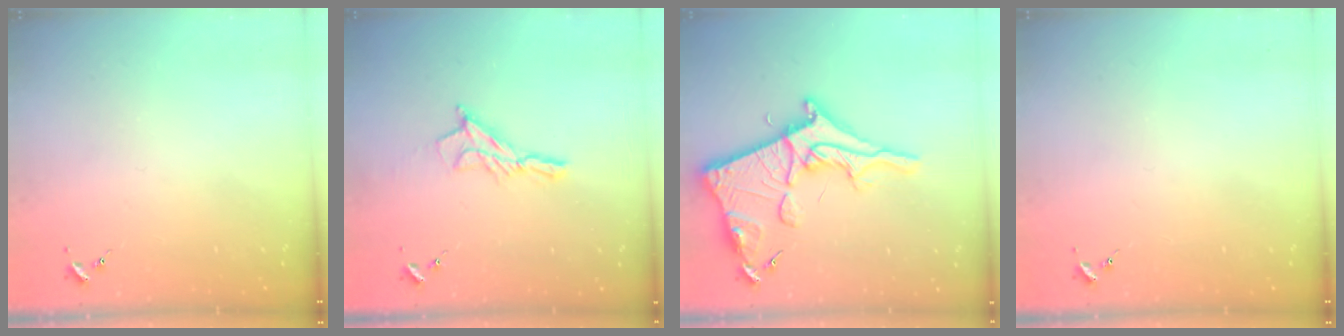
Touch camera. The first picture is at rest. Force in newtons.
{"total": 8.7, "press": 8.7, "slide": 0.5}
{"total": 19.1, "press": 19.1, "slide": 1.4}
{"total": 0.0}